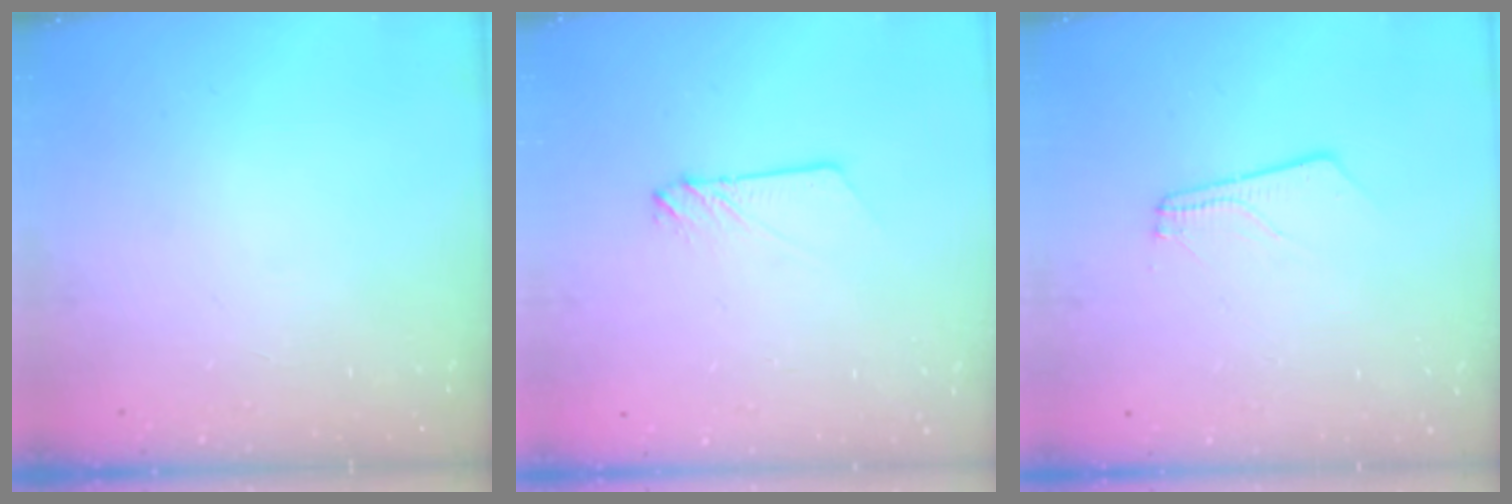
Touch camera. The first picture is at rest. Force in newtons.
{"total": 2.5, "press": 2.5, "slide": 0.3}
{"total": 2.5, "press": 2.5, "slide": 0.3}